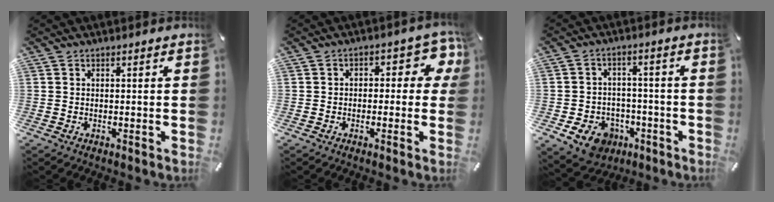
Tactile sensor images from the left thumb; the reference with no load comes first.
{"total": 6.7, "force": [0.5, 4.1, 5.3], "torque": [-0.068, 0.004, 0.003]}
{"total": 9.0, "force": [-4.4, 7.0, 3.7], "torque": [-0.071, 0.031, -0.077]}